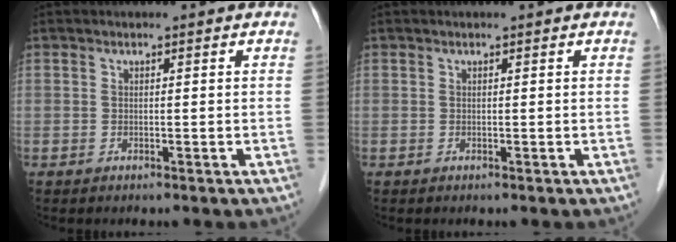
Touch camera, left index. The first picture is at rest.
{"total": 0.0}